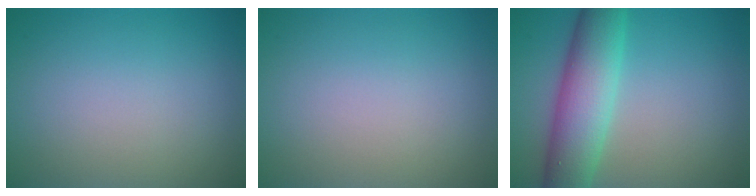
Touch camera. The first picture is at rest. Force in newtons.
{"total": 0.0}
{"total": 7.3, "press": 7.3, "slide": 0.3}